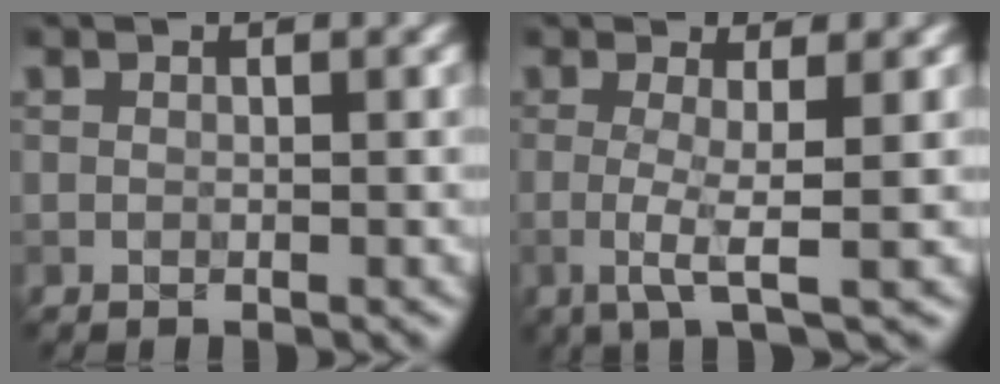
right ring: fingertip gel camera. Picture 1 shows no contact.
{"total": 3.2, "force": [-0.3, 0.5, 3.1], "torque": [-0.063, -0.006, -0.013]}